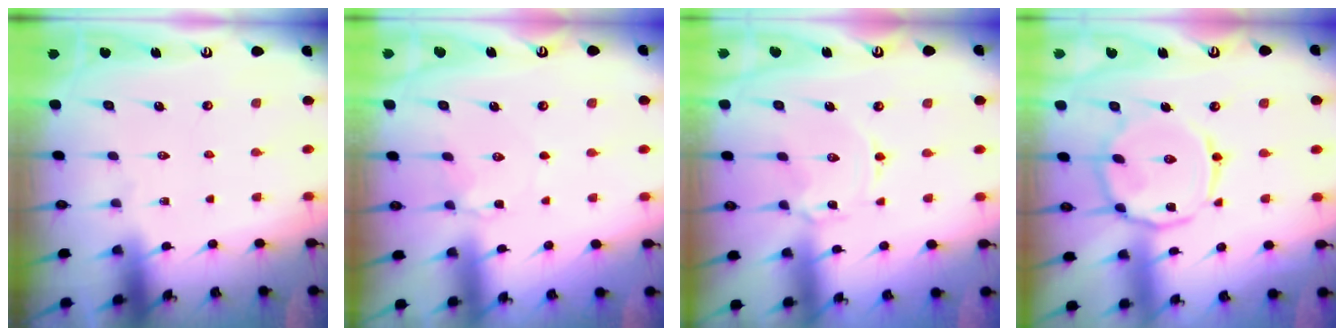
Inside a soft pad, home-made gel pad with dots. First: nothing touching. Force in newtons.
{"total": 3.6, "press": 3.5, "slide": 0.5}
{"total": 1.4, "press": 1.4, "slide": 0.2}
{"total": 12.4, "press": 12.4, "slide": 0.8}